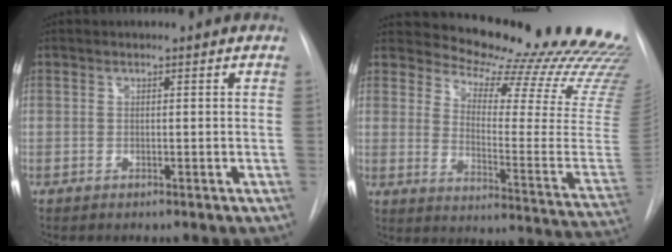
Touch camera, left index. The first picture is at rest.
{"total": 25.0, "force": [22.8, 4.0, 9.3], "torque": [-0.128, -0.129, 0.267]}